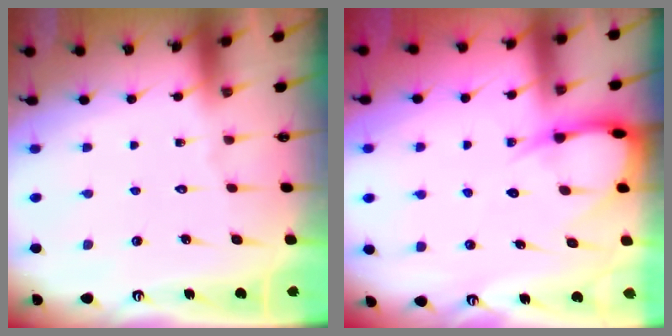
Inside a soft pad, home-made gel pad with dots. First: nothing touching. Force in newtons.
{"total": 7.1, "press": 7.1, "slide": 0.8}